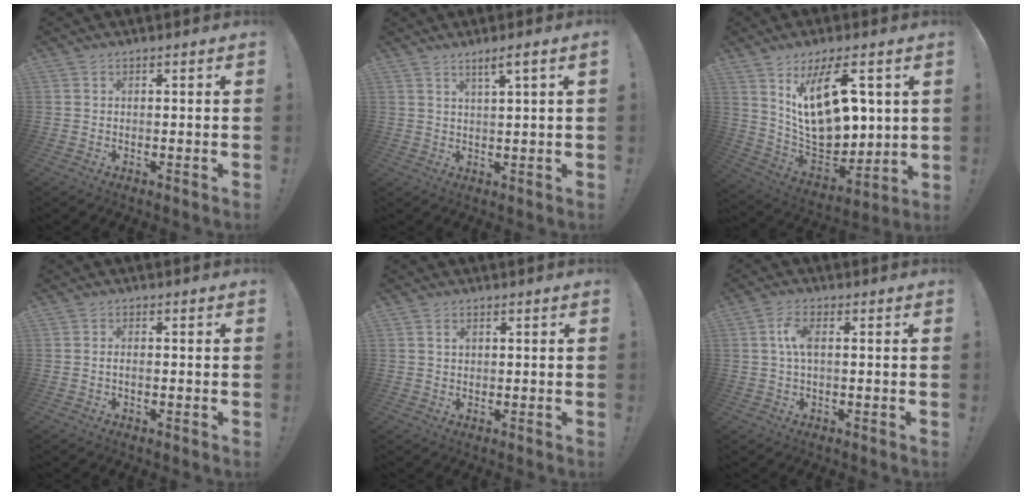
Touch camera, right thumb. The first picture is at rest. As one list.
[{"total": 3.6, "force": [2.3, -0.3, 2.8], "torque": [-0.046, -0.009, 0.034]}, {"total": 20.7, "force": [7.7, 10.5, 16.1], "torque": [-0.289, -0.054, 0.135]}, {"total": 1.3, "force": [-0.7, 0.3, 1.0], "torque": [-0.020, 0.002, -0.012]}, {"total": 1.4, "force": [0.7, 0.9, 0.8], "torque": [-0.011, -0.001, 0.011]}, {"total": 5.4, "force": [0.5, 2.3, 4.8], "torque": [-0.091, 0.005, 0.006]}]